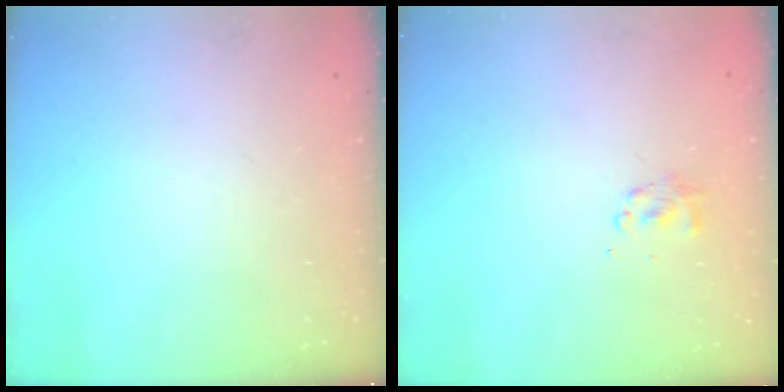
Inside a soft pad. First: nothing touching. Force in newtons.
{"total": 2.8, "press": 2.7, "slide": 0.8}